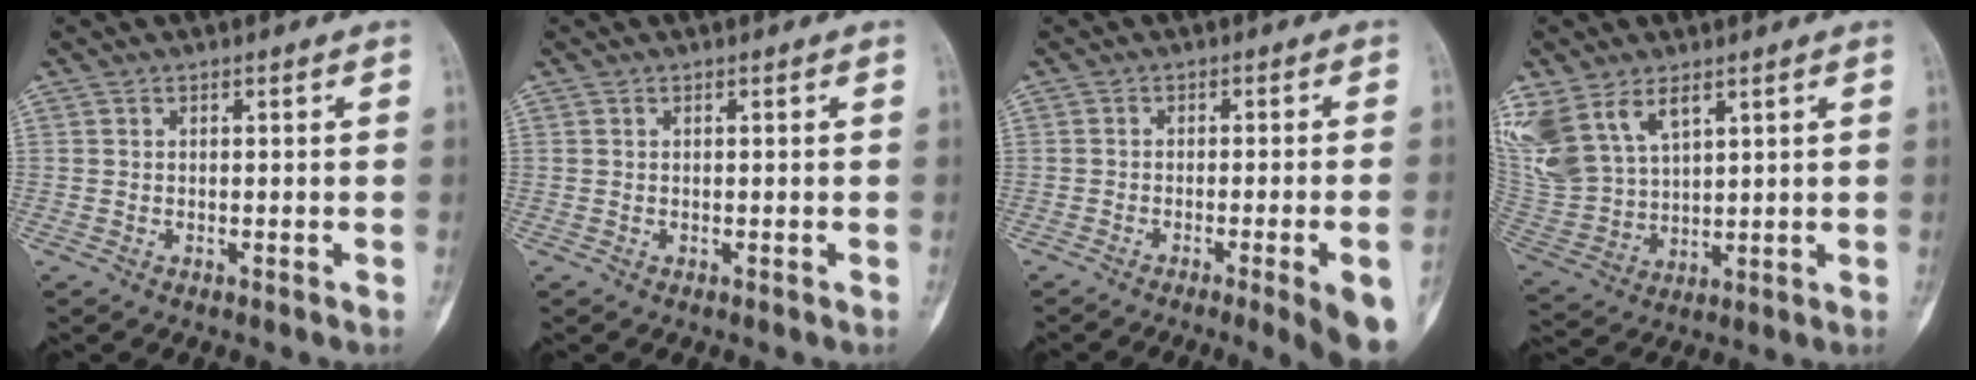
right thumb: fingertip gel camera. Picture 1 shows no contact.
{"total": 0.0}
{"total": 9.5, "force": [-4.5, 0.5, 8.3], "torque": [-0.110, 0.000, -0.060]}
{"total": 15.6, "force": [8.3, 9.4, 9.2], "torque": [-0.205, -0.015, 0.183]}